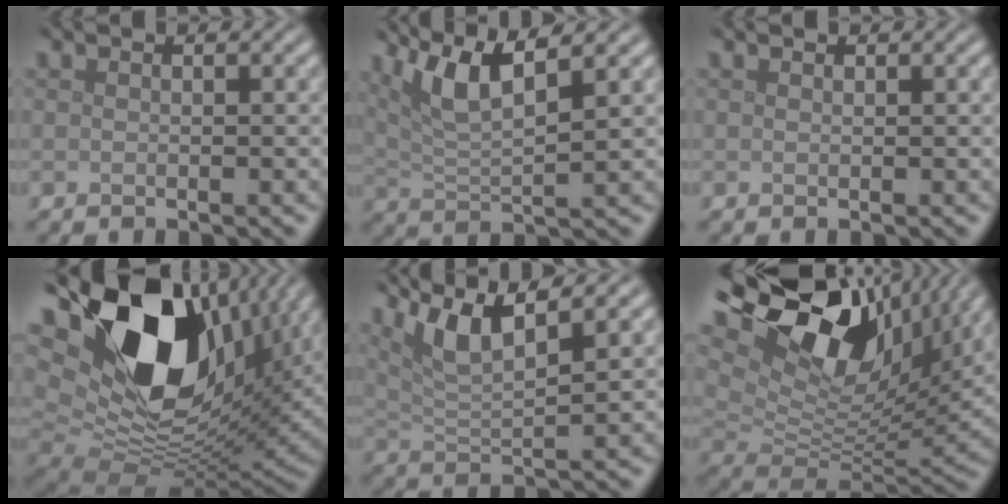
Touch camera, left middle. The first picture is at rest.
{"total": 5.7, "force": [3.3, 1.3, 4.4], "torque": [-0.084, 0.006, 0.061]}
{"total": 0.0}
{"total": 19.0, "force": [7.1, 11.6, 13.3], "torque": [-0.262, -0.003, 0.135]}
{"total": 5.3, "force": [3.4, 1.1, 3.9], "torque": [-0.076, 0.005, 0.065]}
{"total": 16.2, "force": [8.5, 8.5, 10.9], "torque": [-0.236, 0.033, 0.150]}